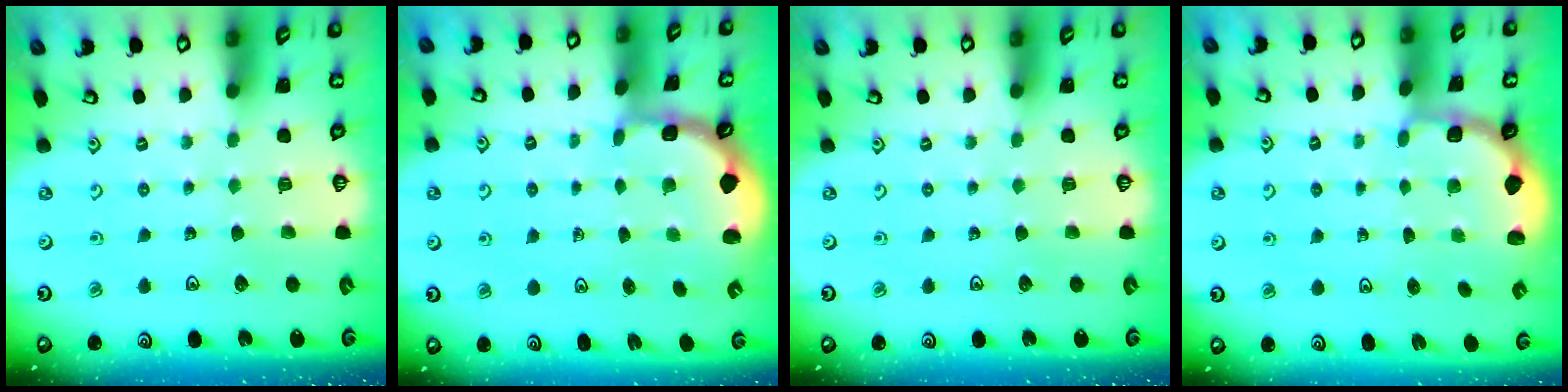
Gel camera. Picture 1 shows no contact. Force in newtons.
{"total": 1.6, "press": 1.5, "slide": 0.4}
{"total": 0.0}
{"total": 1.9, "press": 1.6, "slide": 1.0}